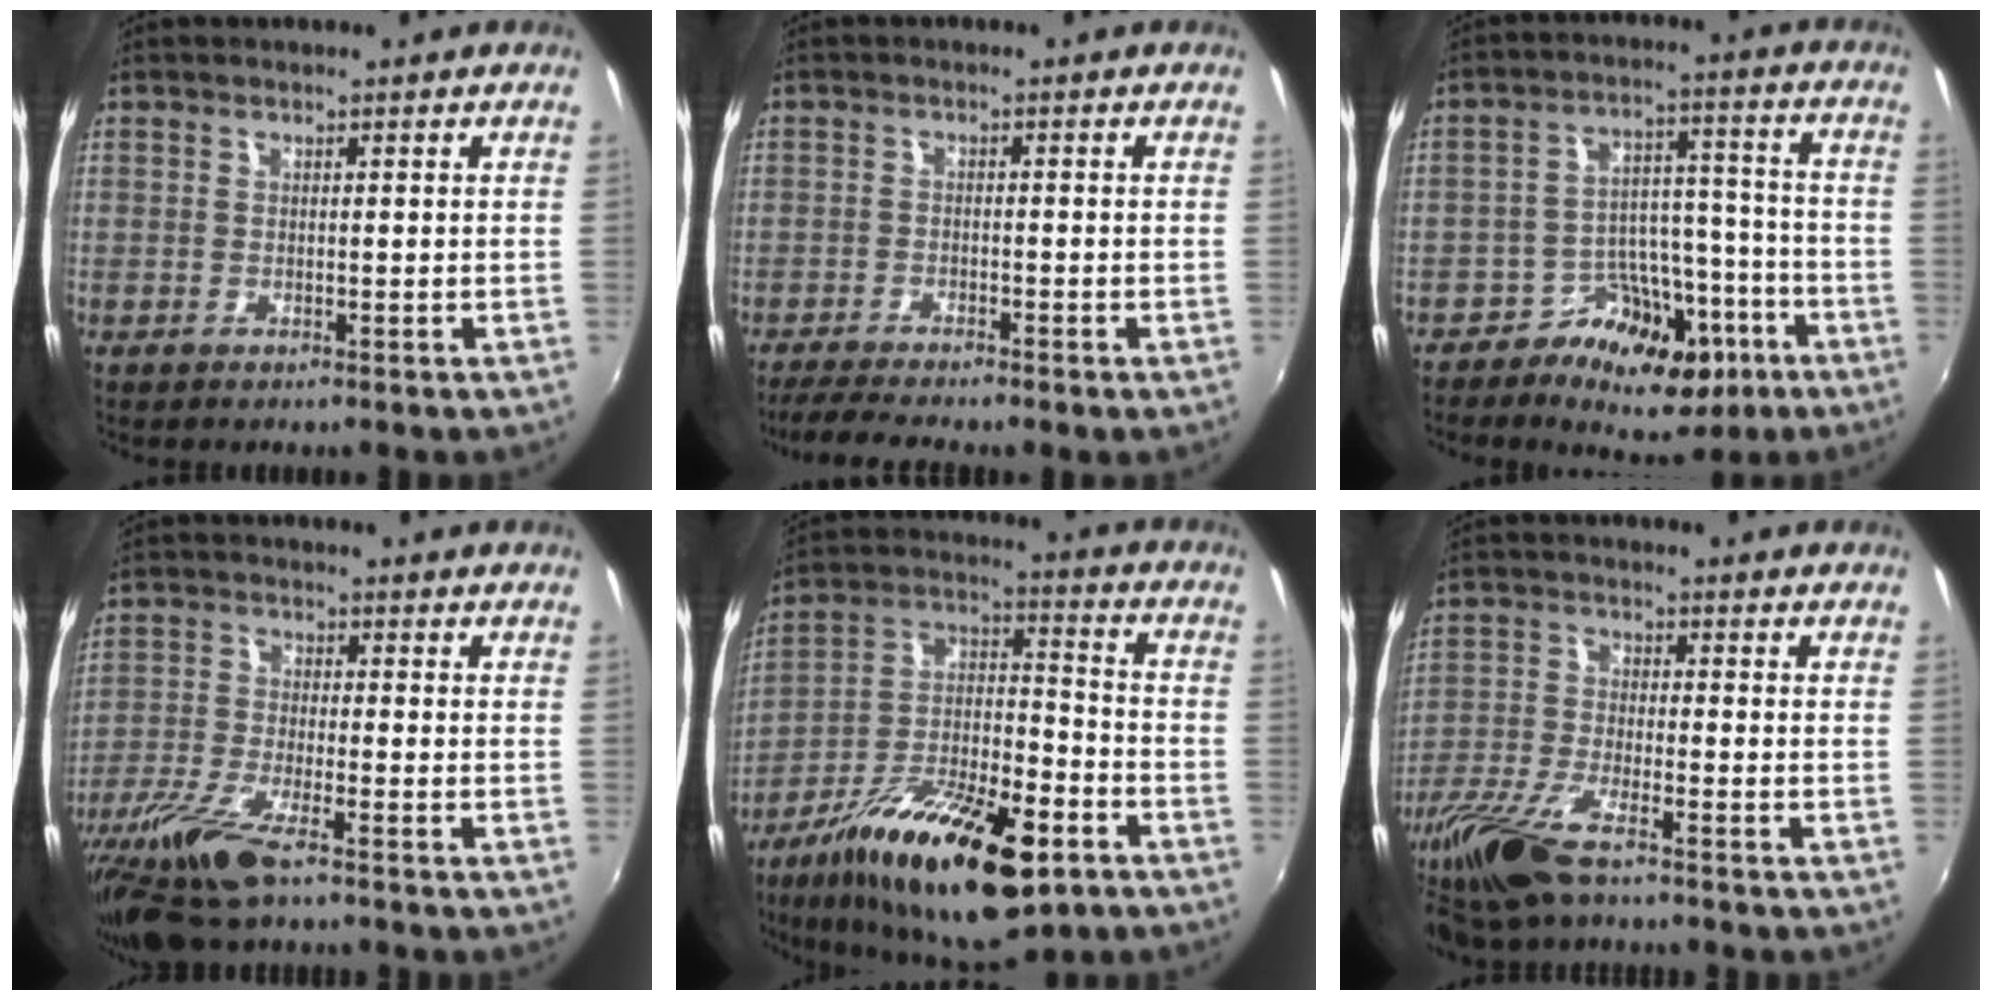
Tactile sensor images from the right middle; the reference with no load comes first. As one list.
[{"total": 6.4, "force": [-5.6, 0.2, 3.2], "torque": [-0.078, -0.014, -0.090]}, {"total": 9.5, "force": [-5.4, 7.0, 3.3], "torque": [-0.045, 0.036, -0.061]}, {"total": 11.4, "force": [-8.1, 1.9, 7.8], "torque": [-0.175, -0.038, -0.155]}, {"total": 24.9, "force": [-13.5, 9.1, 18.9], "torque": [-0.324, -0.021, -0.217]}, {"total": 11.7, "force": [-8.5, 2.9, 7.5], "torque": [-0.175, -0.029, -0.171]}]